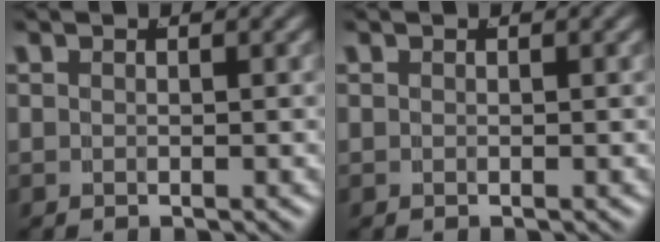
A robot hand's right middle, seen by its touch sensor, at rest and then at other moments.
{"total": 0.0}